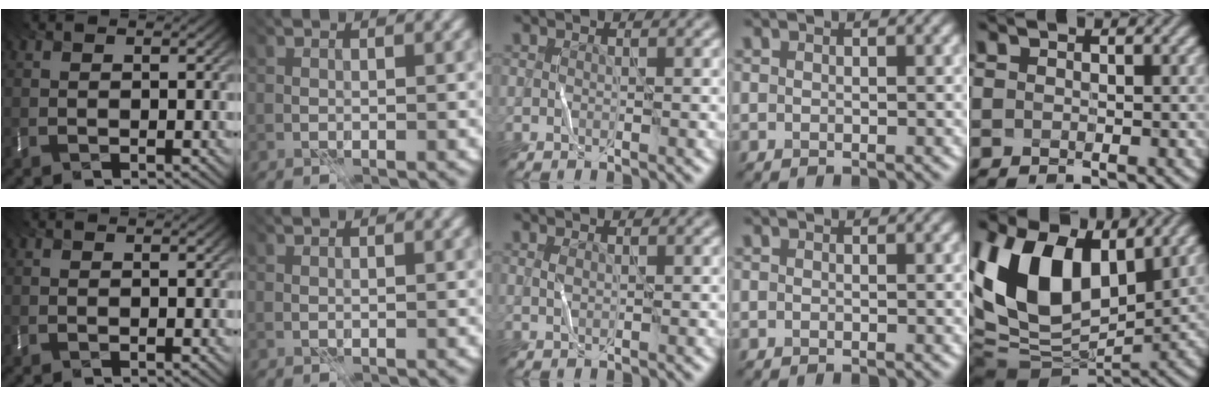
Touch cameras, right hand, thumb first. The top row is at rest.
{"little": {"total": 13.7, "force": [4.0, 7.9, 10.5], "torque": [-0.229, 0.009, 0.072]}}